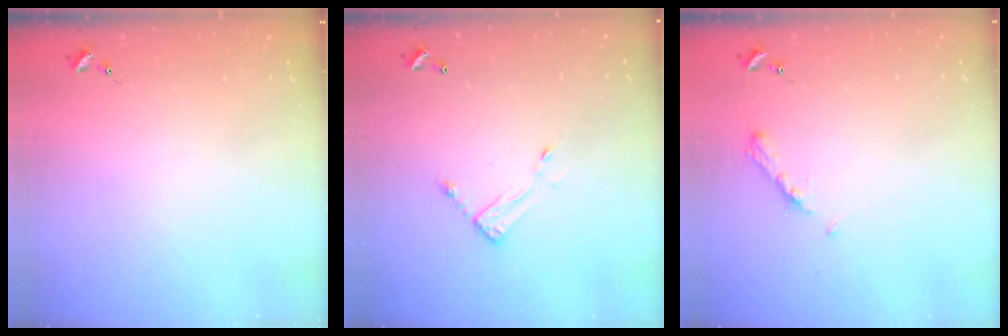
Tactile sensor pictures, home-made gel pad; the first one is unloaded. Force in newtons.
{"total": 7.1, "press": 7.1, "slide": 0.5}
{"total": 4.9, "press": 4.9, "slide": 0.6}